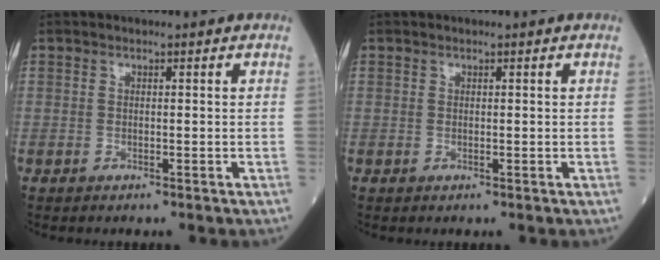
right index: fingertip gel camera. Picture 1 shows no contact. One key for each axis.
{"total": 0.0}